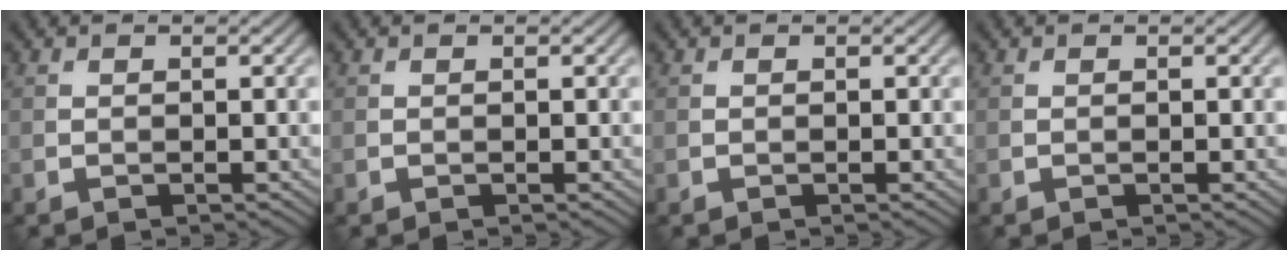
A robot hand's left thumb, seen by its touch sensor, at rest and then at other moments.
{"total": 0.0}
{"total": 0.0}
{"total": 0.0}